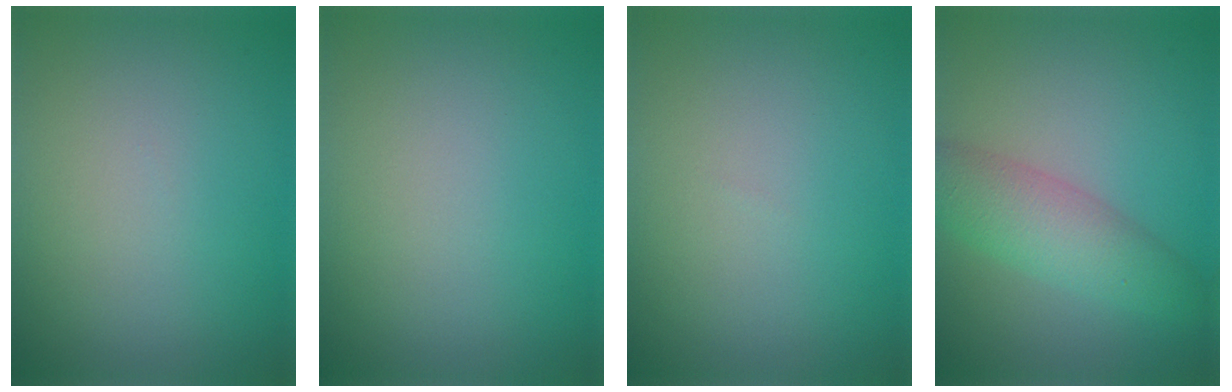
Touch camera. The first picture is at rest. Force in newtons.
{"total": 0.0}
{"total": 0.0}
{"total": 4.6, "press": 4.6, "slide": 0.1}